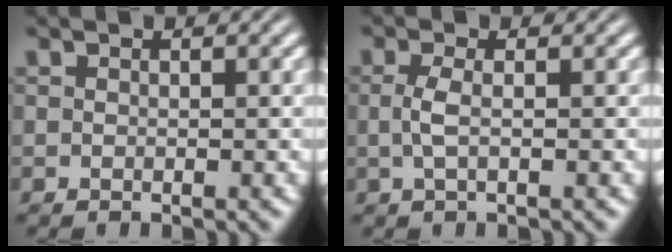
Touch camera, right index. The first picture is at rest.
{"total": 1.5, "force": [-0.2, -0.7, 1.3], "torque": [-0.029, -0.004, 0.003]}